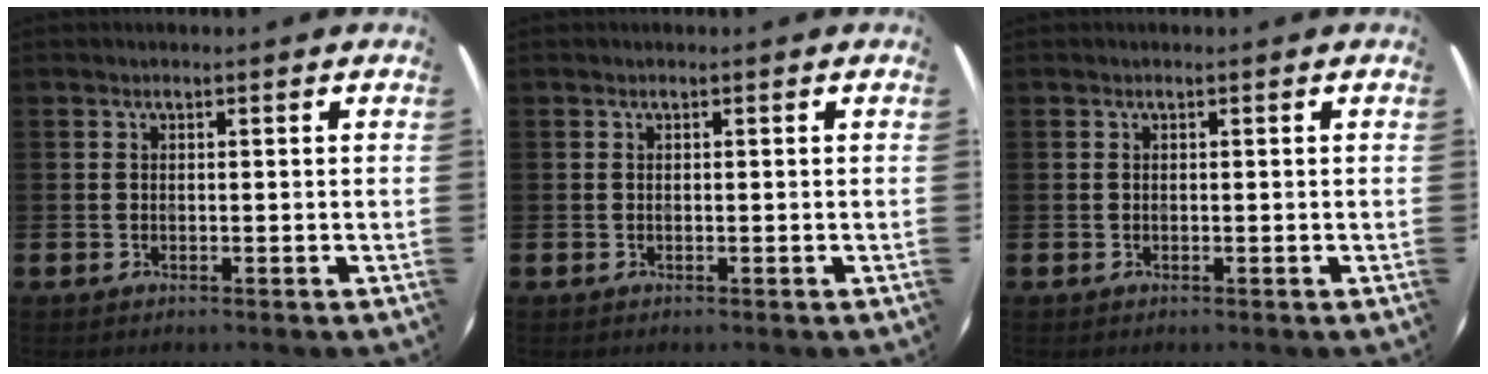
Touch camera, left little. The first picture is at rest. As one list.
[{"total": 0.0}, {"total": 0.0}]